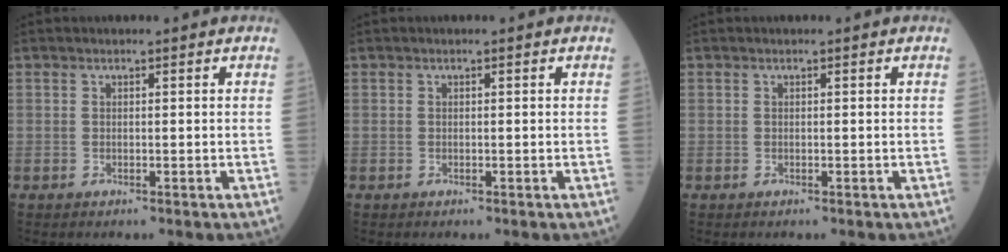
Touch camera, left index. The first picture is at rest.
{"total": 0.0}
{"total": 0.0}